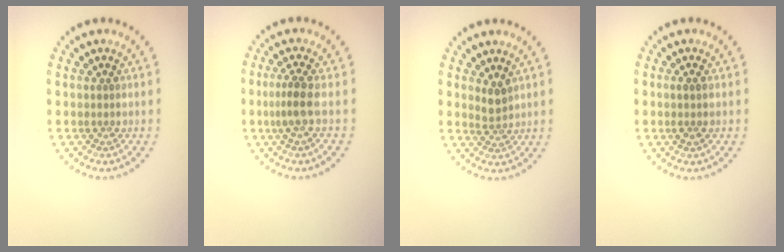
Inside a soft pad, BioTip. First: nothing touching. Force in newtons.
{"total": 2.3, "press": 1.8, "slide": 1.5}
{"total": 1.7, "press": 1.3, "slide": 1.1}
{"total": 1.1, "press": 1.0, "slide": 0.5}